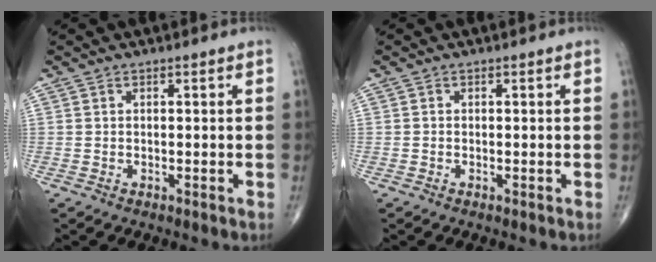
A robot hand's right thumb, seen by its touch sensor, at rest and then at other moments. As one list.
[{"total": 0.0}]